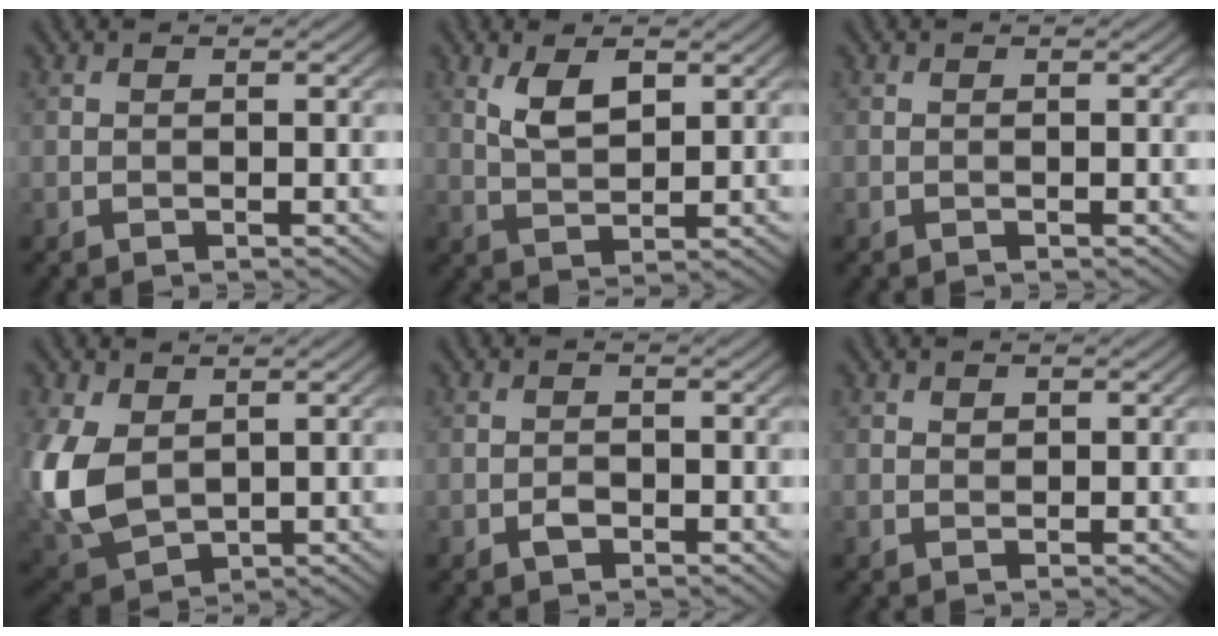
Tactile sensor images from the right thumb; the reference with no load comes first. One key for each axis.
{"total": 4.7, "fx": 2.2, "fy": 1.9, "fz": 3.7, "tx": -0.084, "ty": -0.001, "tz": 0.046}
{"total": 0.0}
{"total": 10.8, "fx": 1.1, "fy": 7.5, "fz": 7.8, "tx": -0.236, "ty": -0.008, "tz": 0.025}
{"total": 1.4, "fx": -0.8, "fy": 0.8, "fz": 0.8, "tx": -0.014, "ty": -0.002, "tz": -0.017}
{"total": 0.7, "fx": 0.5, "fy": 0.5, "fz": 0.2, "tx": -0.004, "ty": -0.003, "tz": 0.011}